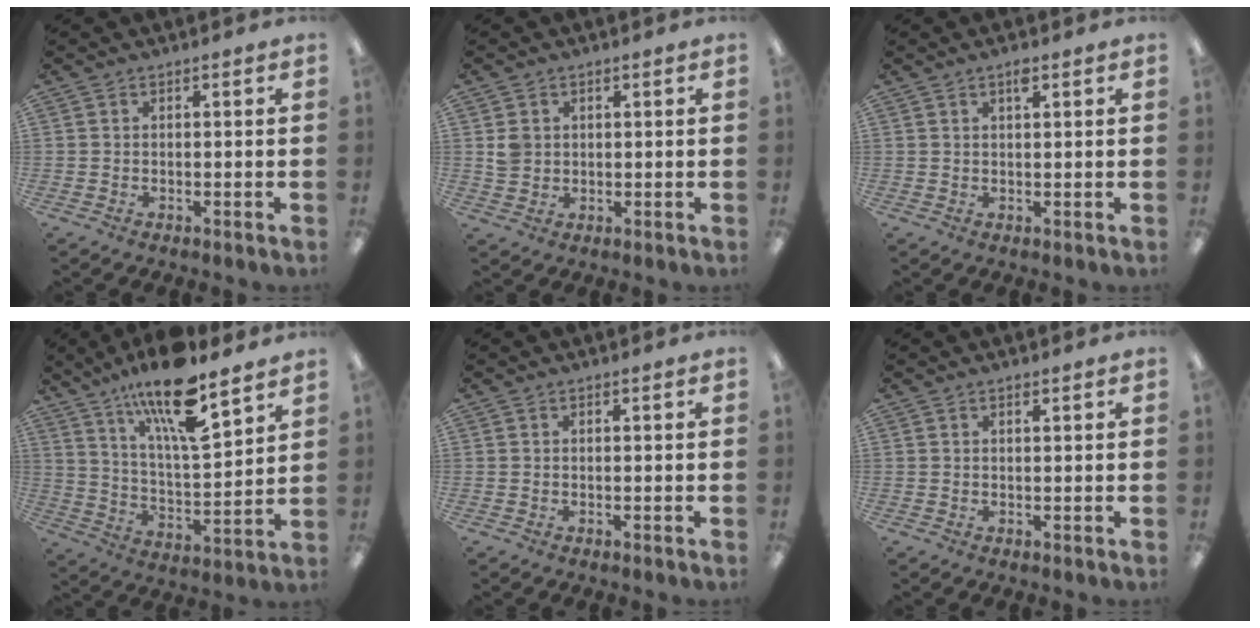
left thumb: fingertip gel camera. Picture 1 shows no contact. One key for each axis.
{"total": 3.2, "fx": 1.0, "fy": 2.9, "fz": 0.8, "tx": -0.006, "ty": -0.001, "tz": 0.016}
{"total": 2.0, "fx": 1.3, "fy": 0.5, "fz": 1.3, "tx": -0.022, "ty": -0.001, "tz": 0.021}
{"total": 18.5, "fx": 13.5, "fy": 4.7, "fz": 11.8, "tx": -0.209, "ty": -0.080, "tz": 0.225}
{"total": 0.0}
{"total": 0.7, "fx": 0.6, "fy": 0.2, "fz": 0.3, "tx": -0.007, "ty": 0.001, "tz": 0.011}